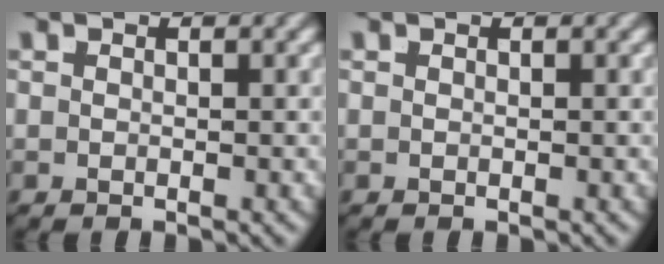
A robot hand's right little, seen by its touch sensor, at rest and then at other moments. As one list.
[{"total": 0.0}]